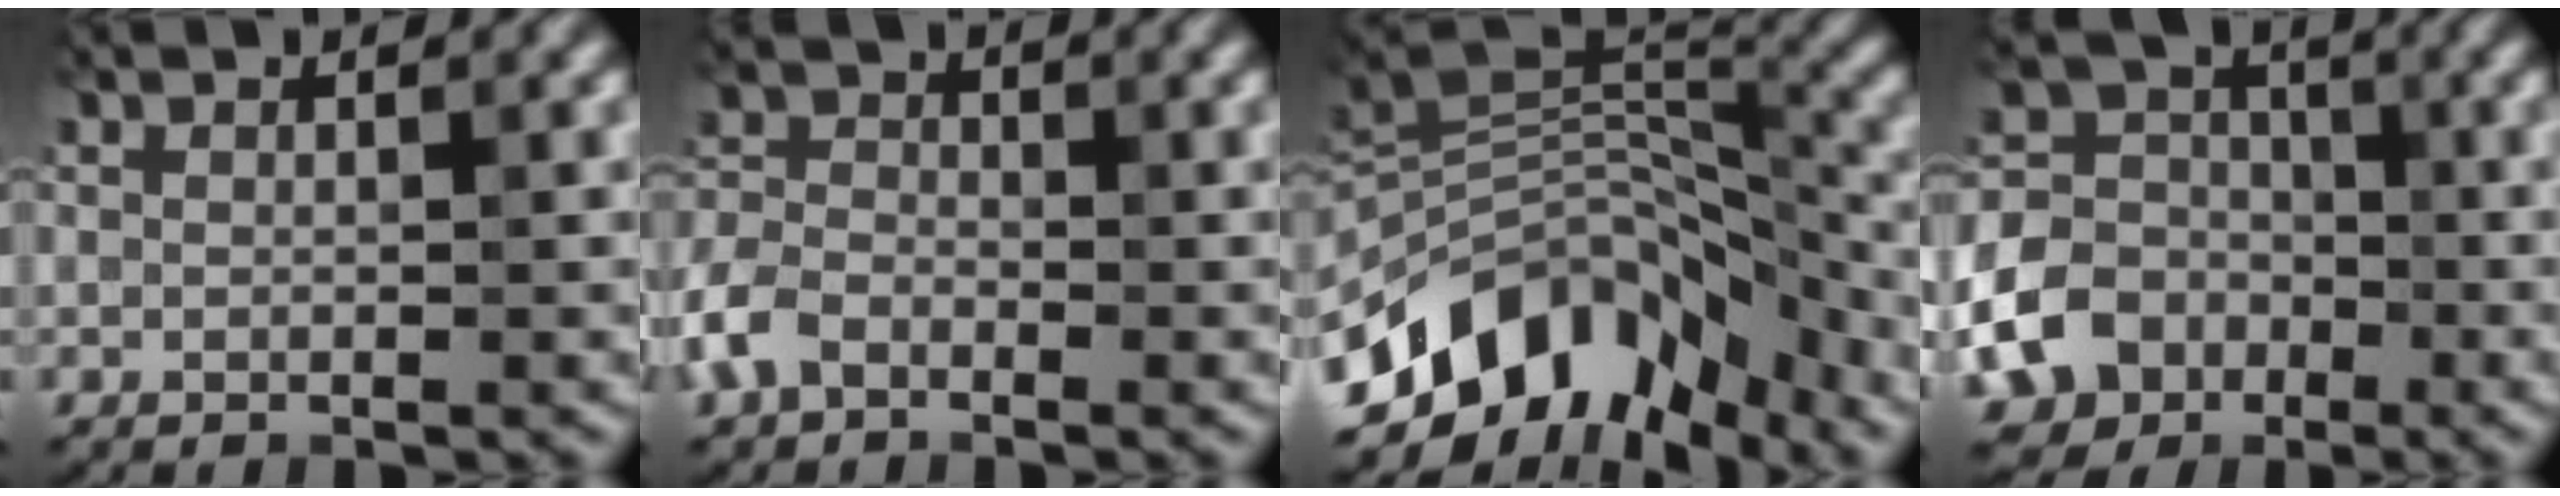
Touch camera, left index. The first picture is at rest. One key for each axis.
{"total": 4.0, "fx": -4.0, "fy": 0.5, "fz": -0.1, "tx": -0.037, "ty": -0.011, "tz": -0.050}
{"total": 11.5, "fx": -8.8, "fy": 5.5, "fz": 4.9, "tx": -0.109, "ty": 0.006, "tz": -0.129}
{"total": 8.1, "fx": -5.7, "fy": 5.5, "fz": 1.3, "tx": -0.052, "ty": -0.028, "tz": -0.080}